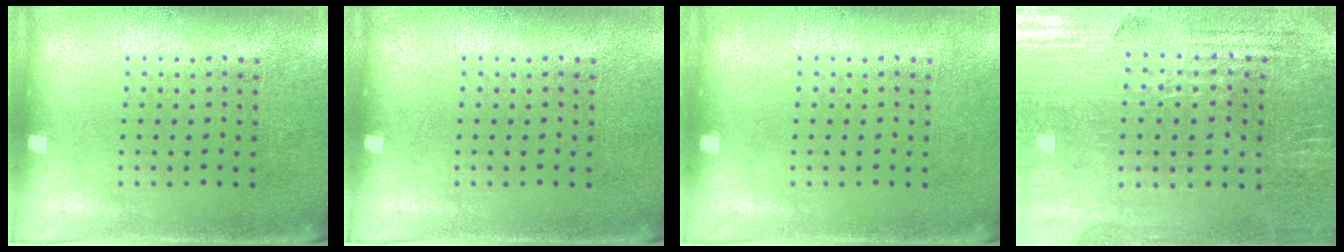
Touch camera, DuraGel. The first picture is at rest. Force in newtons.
{"total": 0.0}
{"total": 0.0}
{"total": 2.9, "press": 2.8, "slide": 0.5}